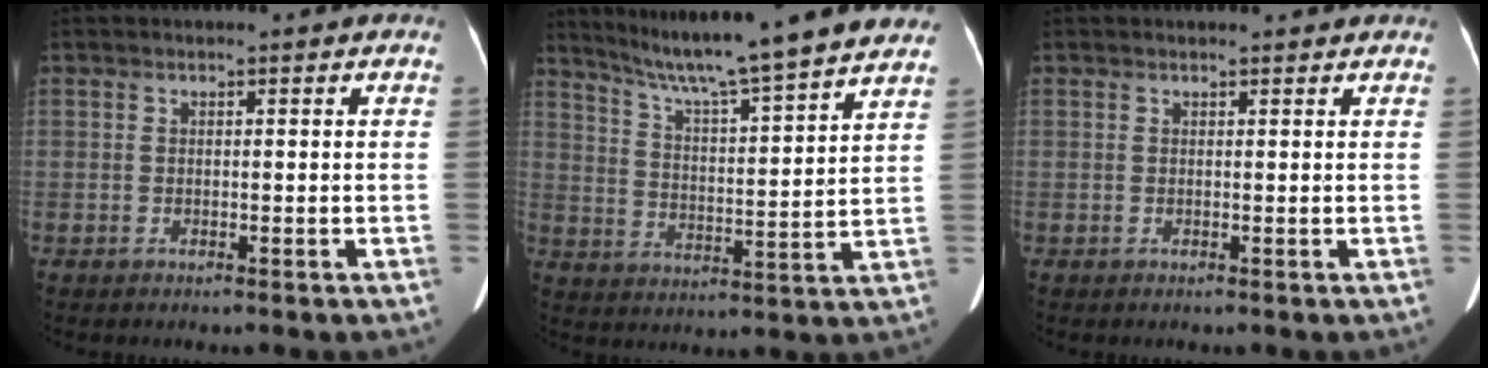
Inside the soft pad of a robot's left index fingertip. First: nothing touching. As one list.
[{"total": 18.4, "force": [16.2, -1.1, 8.7], "torque": [-0.144, -0.008, 0.232]}, {"total": 2.0, "force": [1.9, 0.2, 0.3], "torque": [-0.009, 0.009, 0.021]}]